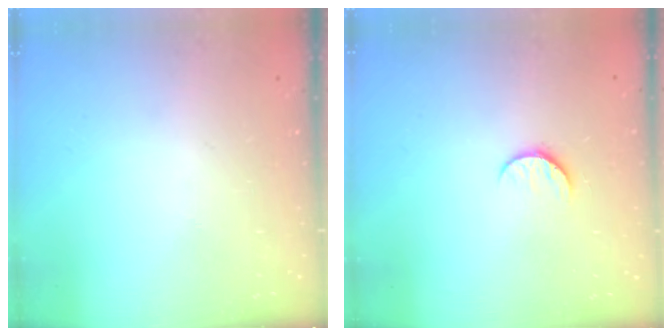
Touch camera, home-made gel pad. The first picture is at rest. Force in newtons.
{"total": 5.5, "press": 5.5, "slide": 0.4}